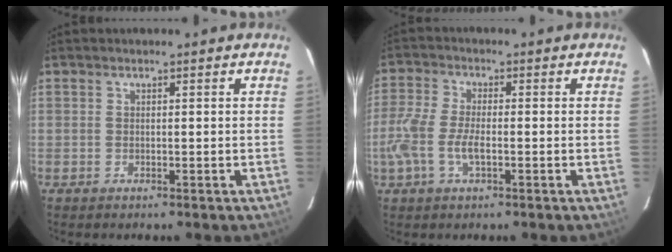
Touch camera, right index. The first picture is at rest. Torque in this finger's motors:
{"motor_torque": [0.84, -0.55, 0.55, 0.17]}